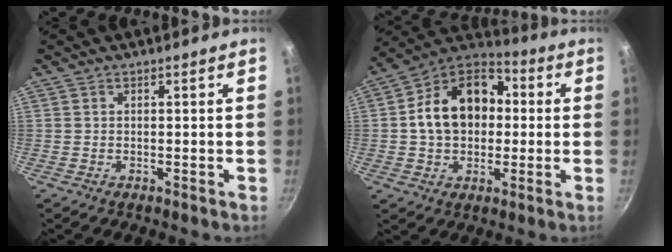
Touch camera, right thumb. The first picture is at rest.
{"total": 17.5, "force": [1.2, 13.1, 11.6], "torque": [-0.170, 0.039, 0.003]}